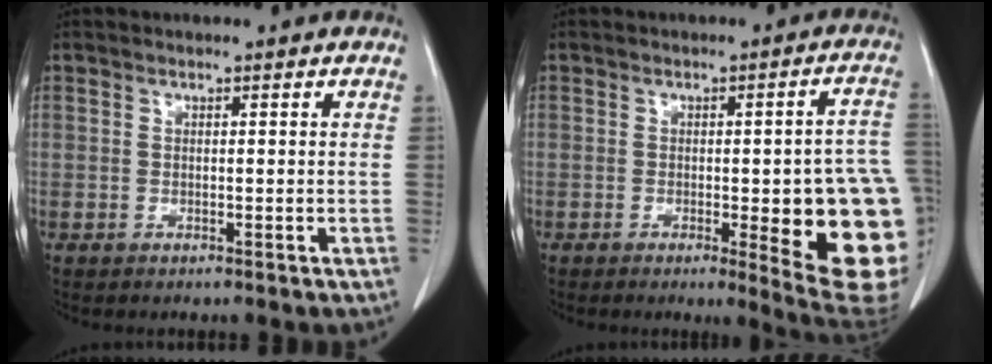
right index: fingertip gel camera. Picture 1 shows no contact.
{"total": 17.1, "force": [-3.1, 2.8, 16.6], "torque": [-0.128, 0.009, -0.021]}